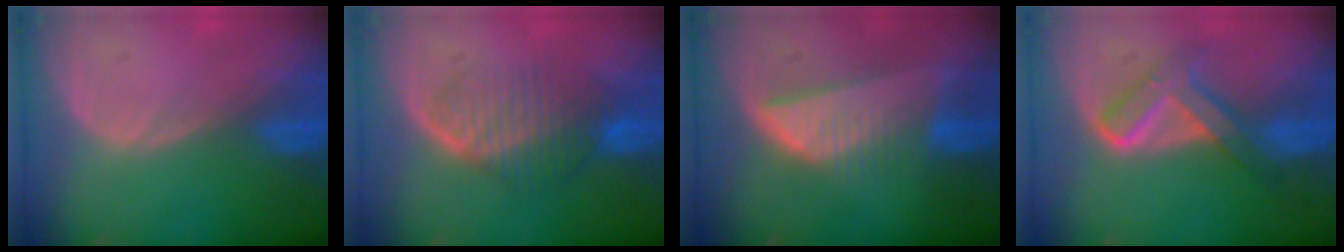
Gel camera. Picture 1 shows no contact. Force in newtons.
{"total": 6.7, "press": 6.4, "slide": 2.0}
{"total": 8.3, "press": 7.3, "slide": 3.9}
{"total": 6.1, "press": 6.1, "slide": 0.2}